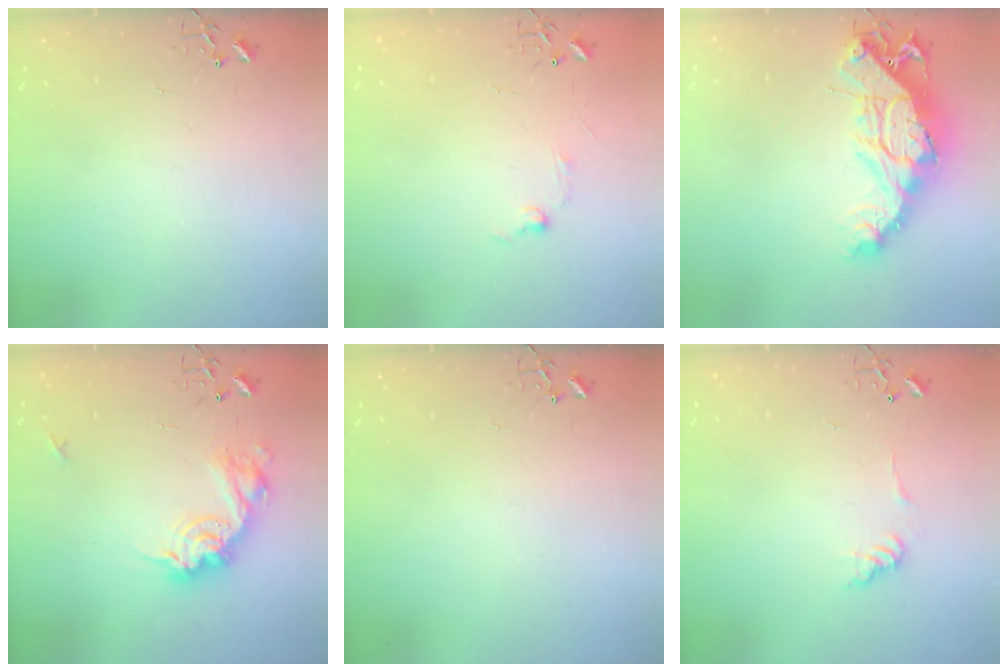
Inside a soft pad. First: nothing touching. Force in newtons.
{"total": 6.4, "press": 6.3, "slide": 0.9}
{"total": 18.5, "press": 18.4, "slide": 2.0}
{"total": 17.6, "press": 17.6, "slide": 1.0}
{"total": 0.0}
{"total": 7.3, "press": 7.3, "slide": 0.3}